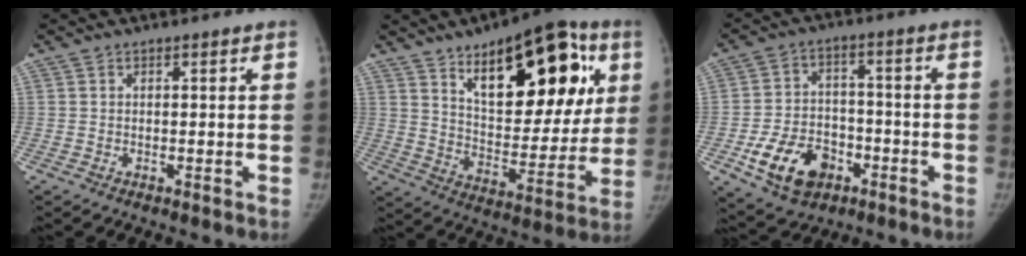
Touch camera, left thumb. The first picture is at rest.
{"total": 26.7, "force": [11.4, 12.2, 20.8], "torque": [-0.238, -0.026, 0.172]}
{"total": 12.9, "force": [-5.7, 9.0, 7.3], "torque": [-0.102, 0.030, -0.089]}